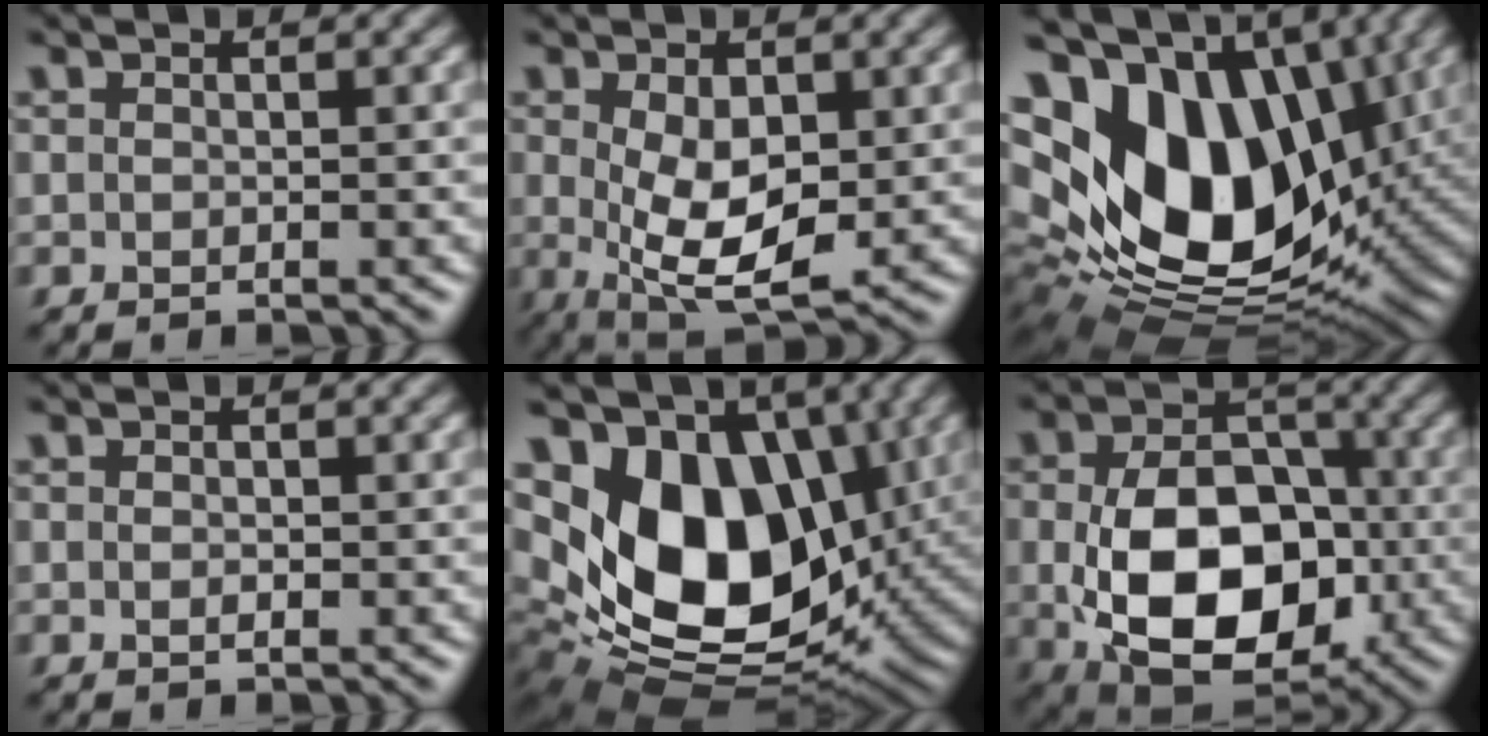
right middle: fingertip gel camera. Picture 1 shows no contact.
{"total": 7.2, "force": [-0.2, 3.6, 6.2], "torque": [-0.120, -0.011, 0.003]}
{"total": 17.9, "force": [4.4, 11.9, 12.6], "torque": [-0.241, 0.006, 0.078]}
{"total": 0.7, "force": [0.0, 0.4, 0.6], "torque": [-0.010, -0.002, 0.000]}
{"total": 14.5, "force": [3.2, 9.9, 10.1], "torque": [-0.169, -0.007, 0.053]}
{"total": 12.8, "force": [-1.9, 8.5, 9.4], "torque": [-0.168, -0.029, -0.025]}